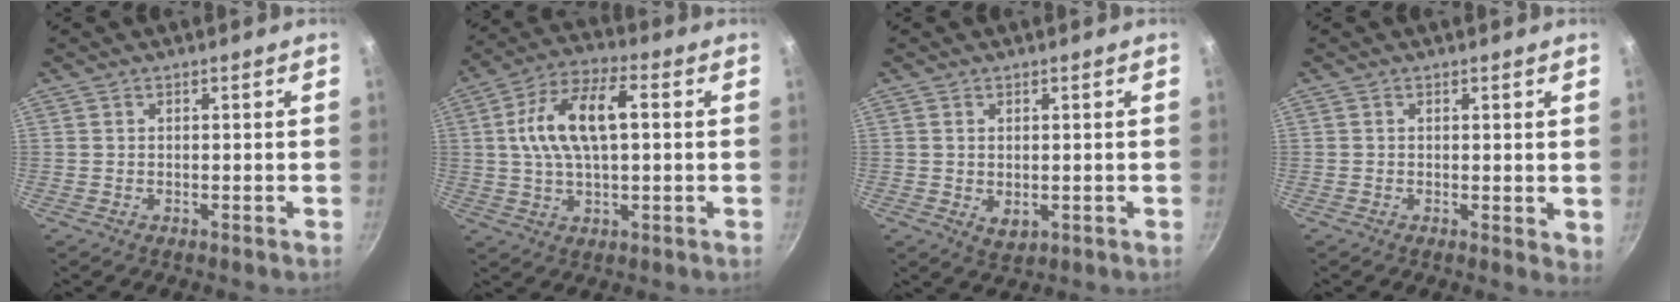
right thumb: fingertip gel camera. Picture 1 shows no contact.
{"total": 14.1, "force": [2.0, 6.9, 12.1], "torque": [-0.217, 0.028, 0.028]}
{"total": 2.9, "force": [0.0, 1.9, 2.2], "torque": [-0.034, -0.009, 0.003]}
{"total": 2.7, "force": [0.5, 1.2, 2.3], "torque": [-0.025, -0.005, 0.006]}